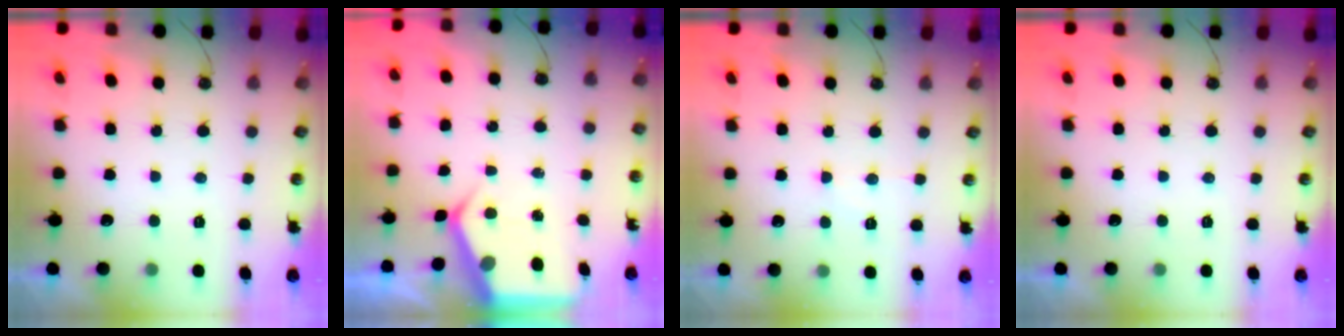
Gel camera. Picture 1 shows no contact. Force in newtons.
{"total": 5.8, "press": 5.7, "slide": 0.8}
{"total": 5.6, "press": 5.6, "slide": 0.8}
{"total": 0.0}